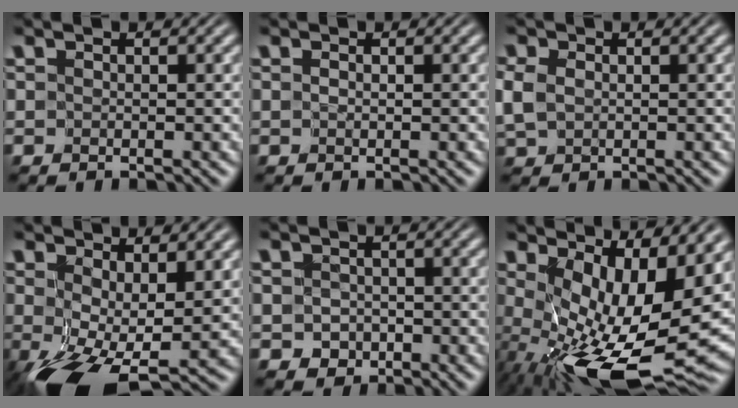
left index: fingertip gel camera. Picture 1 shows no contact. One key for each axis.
{"total": 0.0}
{"total": 2.0, "fx": 0.0, "fy": 1.6, "fz": 1.1, "tx": -0.036, "ty": 0.002, "tz": -0.004}
{"total": 8.5, "fx": -1.3, "fy": 4.2, "fz": 7.2, "tx": -0.146, "ty": -0.023, "tz": -0.013}
{"total": 1.4, "fx": -0.6, "fy": 1.3, "fz": 0.3, "tx": -0.001, "ty": -0.004, "tz": -0.010}
{"total": 12.8, "fx": -0.3, "fy": 5.0, "fz": 11.8, "tx": -0.185, "ty": -0.028, "tz": 0.008}